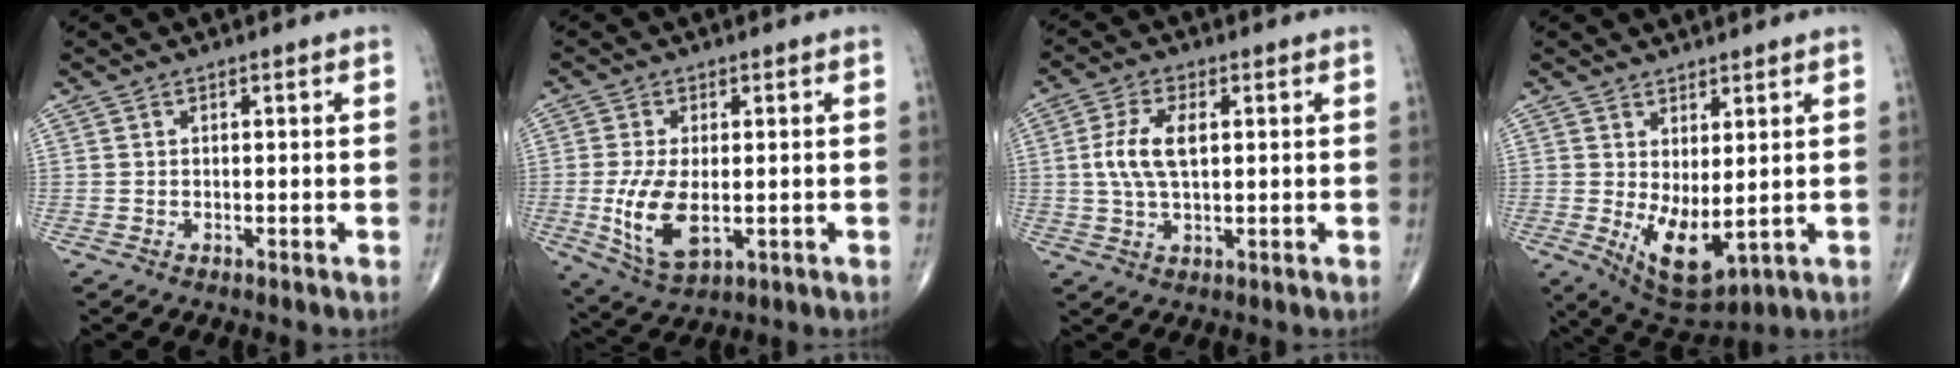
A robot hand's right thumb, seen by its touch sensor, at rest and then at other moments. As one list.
[{"total": 9.8, "force": [-1.3, 4.9, 8.4], "torque": [-0.166, -0.016, -0.015]}, {"total": 7.6, "force": [1.1, 3.6, 6.5], "torque": [-0.143, 0.006, 0.020]}, {"total": 8.6, "force": [-0.4, 3.8, 7.7], "torque": [-0.122, -0.020, 0.015]}]